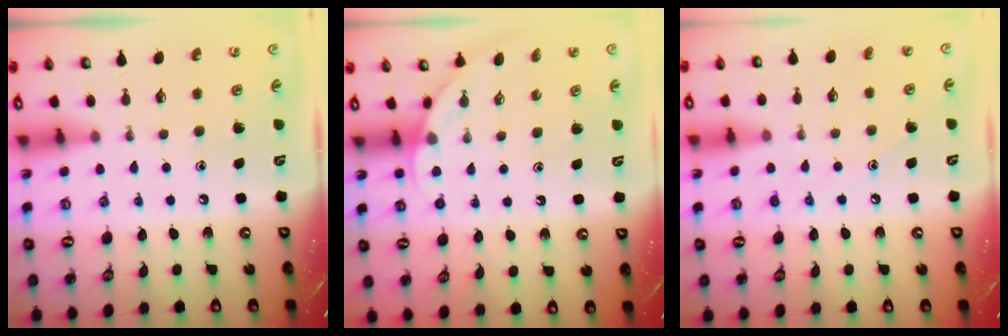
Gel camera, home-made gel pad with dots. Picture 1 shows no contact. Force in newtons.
{"total": 2.5, "press": 2.5, "slide": 0.2}
{"total": 4.7, "press": 4.7, "slide": 0.6}